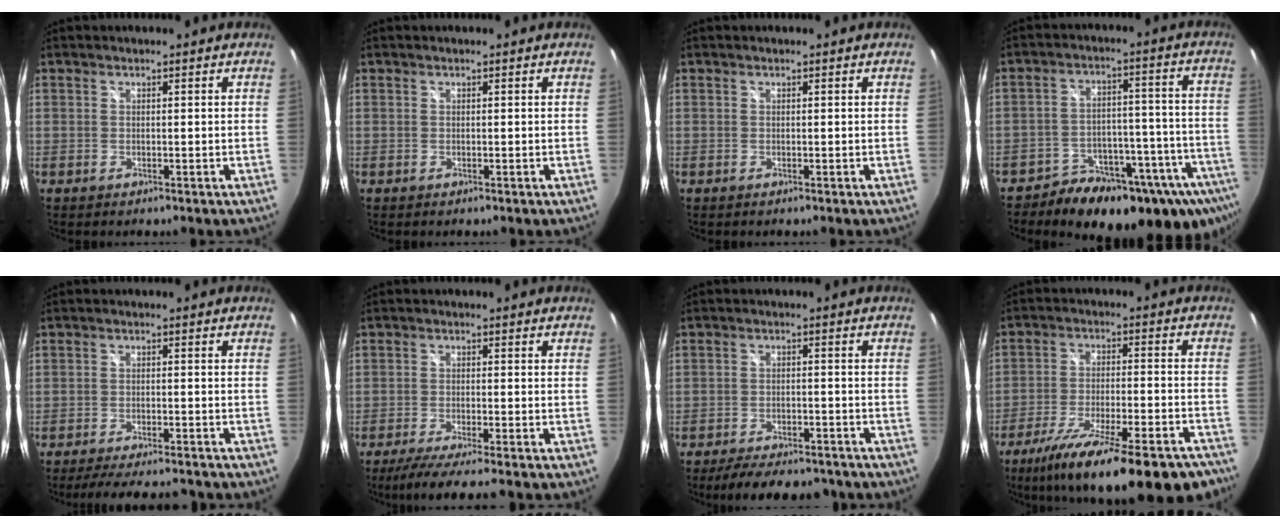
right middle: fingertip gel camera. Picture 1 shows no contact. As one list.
[{"total": 0.0}, {"total": 0.0}, {"total": 23.9, "force": [-17.7, 10.7, 12.0], "torque": [-0.164, 0.002, -0.224]}, {"total": 11.1, "force": [-9.7, 2.2, 4.9], "torque": [-0.103, -0.014, -0.143]}, {"total": 7.1, "force": [-6.0, -0.8, 3.6], "torque": [-0.082, -0.023, -0.101]}, {"total": 11.9, "force": [-9.9, 4.0, 5.4], "torque": [-0.111, -0.011, -0.140]}, {"total": 24.7, "force": [-19.2, 5.9, 14.4], "torque": [-0.244, -0.052, -0.274]}]